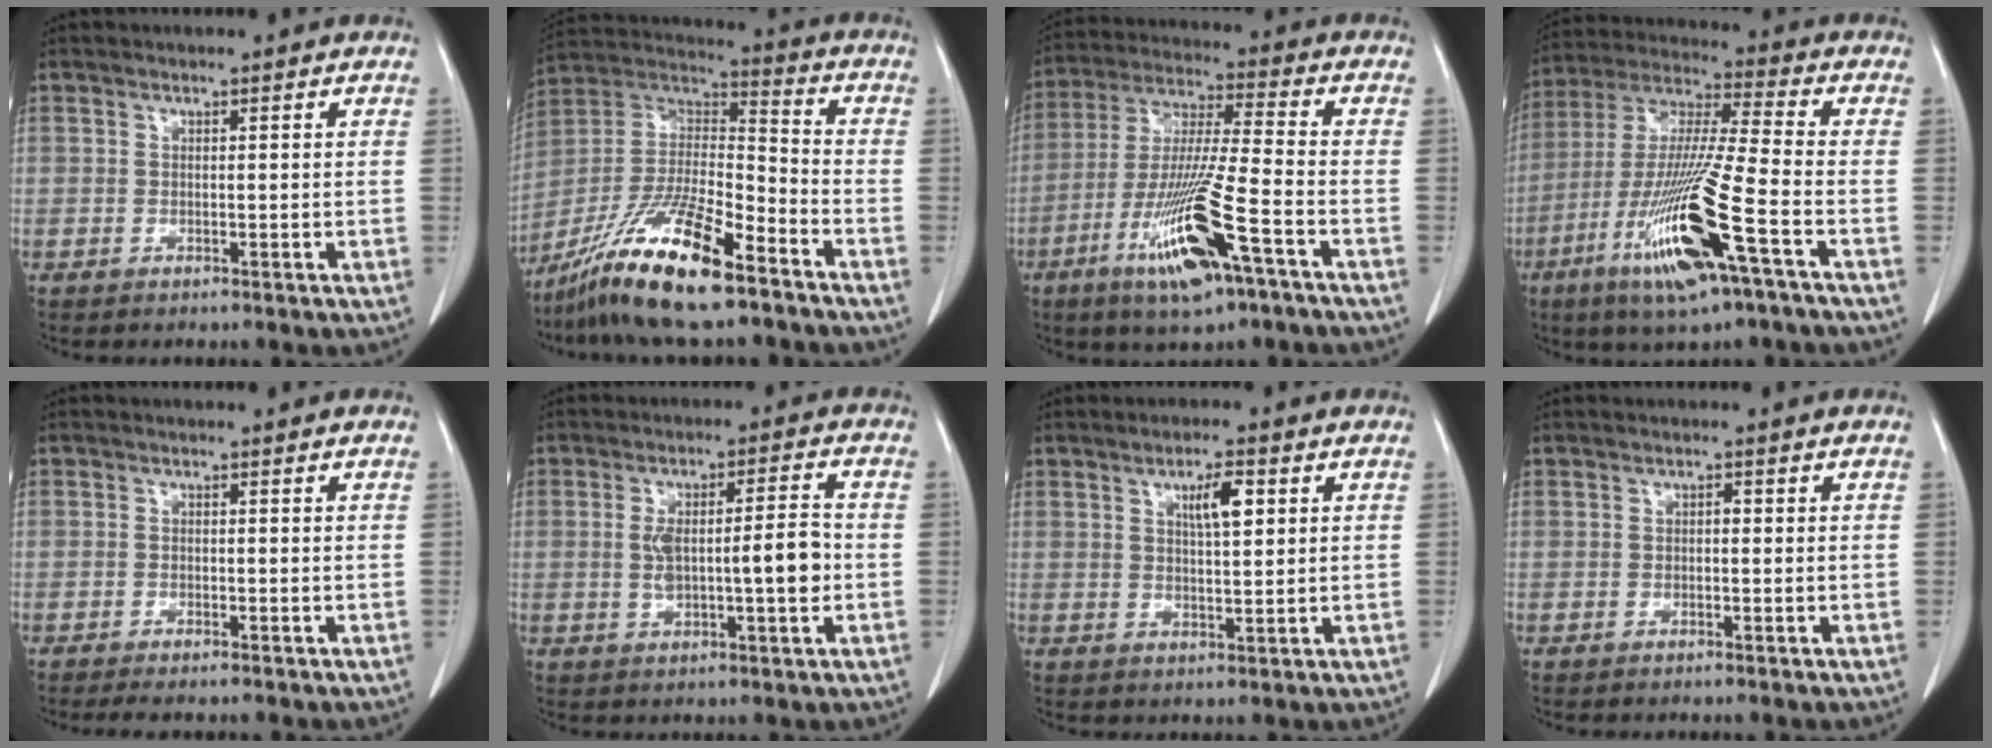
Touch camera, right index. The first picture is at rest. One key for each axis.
{"total": 17.4, "fx": -11.9, "fy": 2.3, "fz": 12.5, "tx": -0.263, "ty": -0.018, "tz": -0.220}
{"total": 15.7, "fx": -7.6, "fy": 1.2, "fz": 13.7, "tx": -0.280, "ty": -0.028, "tz": -0.134}
{"total": 17.8, "fx": -7.8, "fy": 0.5, "fz": 15.9, "tx": -0.342, "ty": -0.032, "tz": -0.147}
{"total": 2.6, "fx": -2.2, "fy": 0.4, "fz": 1.3, "tx": -0.017, "ty": -0.006, "tz": -0.030}
{"total": 8.5, "fx": -0.7, "fy": 1.6, "fz": 8.3, "tx": -0.145, "ty": 0.016, "tz": -0.007}
{"total": 4.7, "fx": 1.8, "fy": 1.0, "fz": 4.2, "tx": -0.072, "ty": 0.001, "tz": 0.032}
{"total": 0.6, "fx": 0.0, "fy": 0.3, "fz": 0.5, "tx": -0.007, "ty": 0.002, "tz": -0.002}